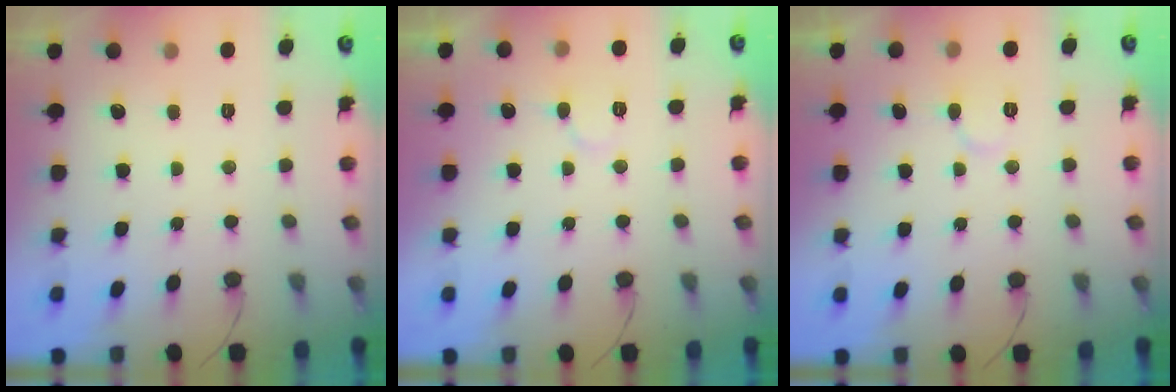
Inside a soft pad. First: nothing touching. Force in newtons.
{"total": 6.7, "press": 6.6, "slide": 0.7}
{"total": 4.0, "press": 4.0, "slide": 0.5}